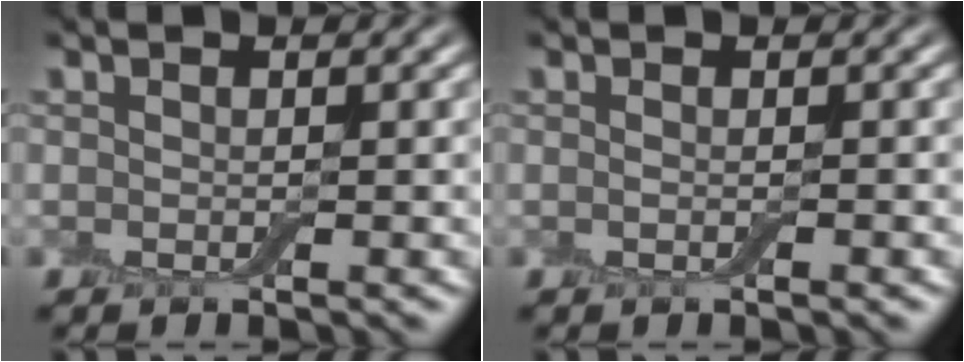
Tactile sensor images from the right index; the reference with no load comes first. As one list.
[{"total": 0.6, "force": [-0.1, 0.0, 0.6], "torque": [-0.013, -0.004, -0.004]}]